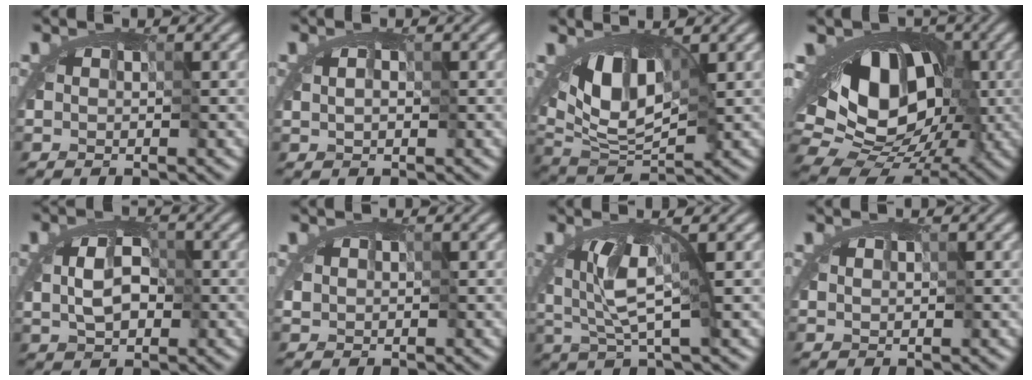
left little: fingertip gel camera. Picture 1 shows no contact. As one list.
[{"total": 0.8, "force": [0.1, 0.5, 0.6], "torque": [-0.009, 0.005, -0.002]}, {"total": 5.8, "force": [1.7, 3.3, 4.5], "torque": [-0.074, -0.008, 0.030]}, {"total": 13.3, "force": [1.5, 9.2, 9.5], "torque": [-0.136, 0.029, 0.019]}, {"total": 3.6, "force": [-1.2, 2.6, 2.2], "torque": [-0.026, 0.004, -0.021]}, {"total": 0.7, "force": [0.3, 0.6, 0.3], "torque": [-0.007, 0.002, 0.003]}, {"total": 3.3, "force": [-0.6, 0.6, 3.2], "torque": [-0.067, -0.011, -0.009]}, {"total": 0.0}]